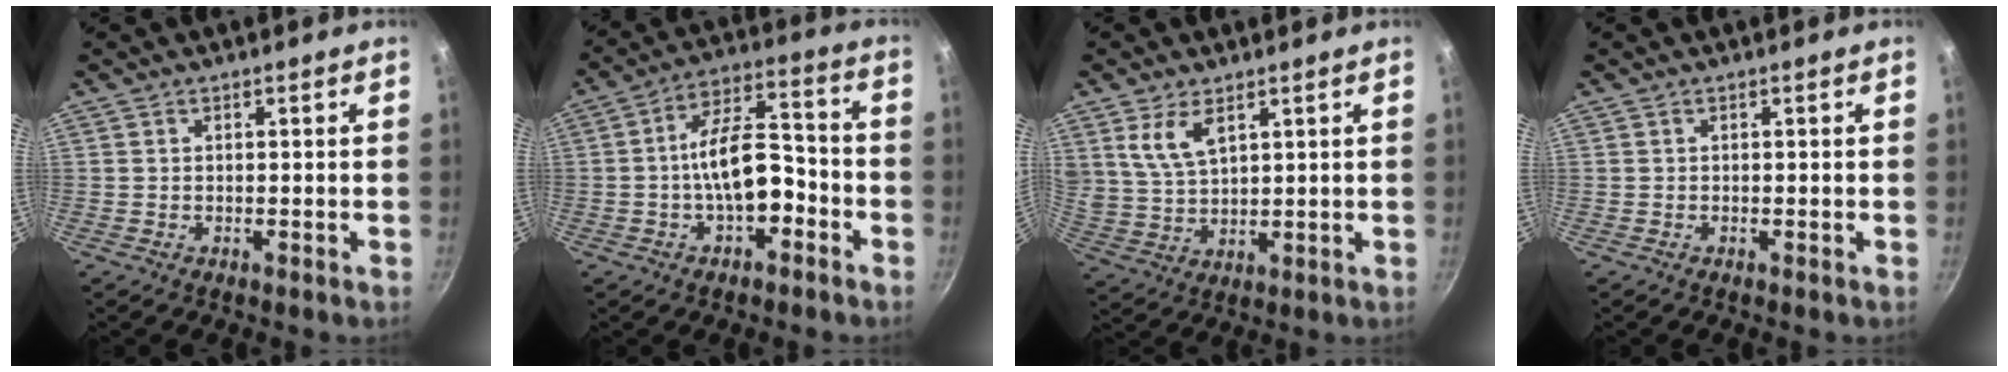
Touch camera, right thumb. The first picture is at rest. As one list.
[{"total": 12.0, "force": [-3.5, 6.3, 9.6], "torque": [-0.129, 0.056, -0.060]}, {"total": 7.4, "force": [3.7, 3.8, 5.1], "torque": [-0.091, -0.022, 0.084]}, {"total": 0.0}]